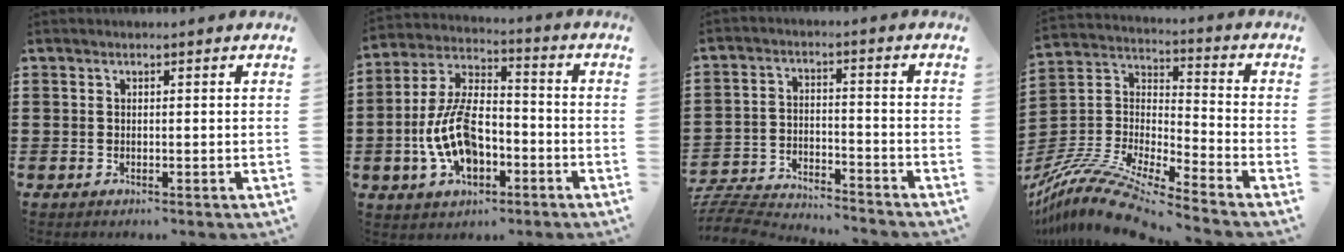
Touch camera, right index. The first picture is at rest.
{"total": 11.4, "force": [-3.4, 5.9, 9.1], "torque": [-0.215, -0.001, -0.067]}
{"total": 6.1, "force": [-6.0, 0.5, 0.8], "torque": [-0.029, 0.002, -0.124]}
{"total": 12.2, "force": [-10.9, 1.0, 5.4], "torque": [-0.123, 0.010, -0.224]}